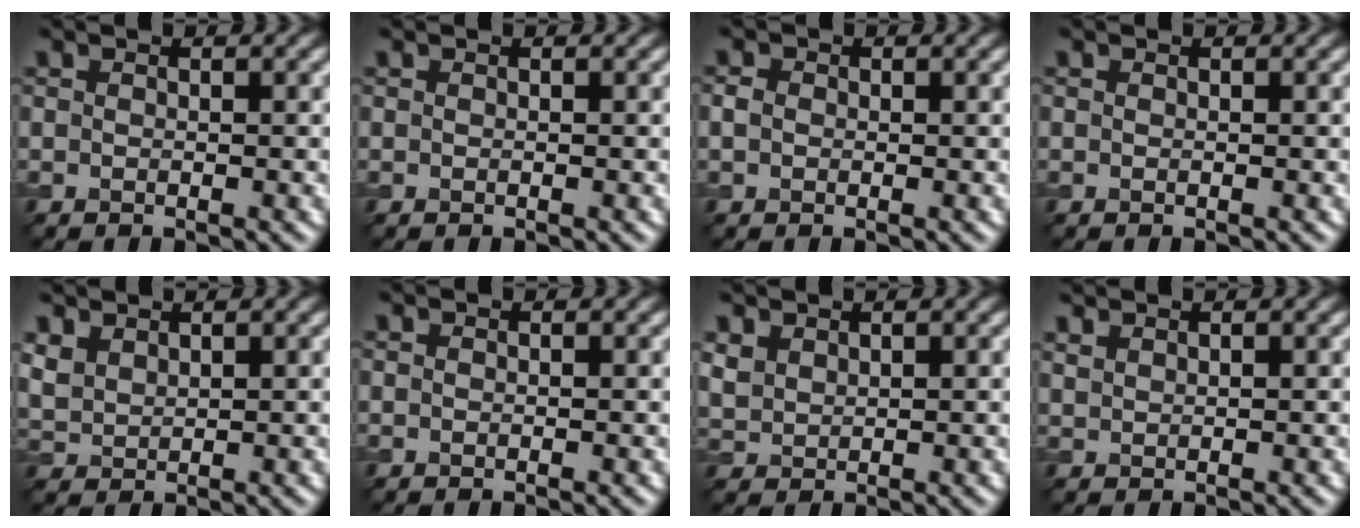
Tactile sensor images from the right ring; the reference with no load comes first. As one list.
[{"total": 0.0}, {"total": 1.1, "force": [0.0, 1.0, 0.5], "torque": [-0.009, 0.001, -0.004]}, {"total": 0.0}, {"total": 2.5, "force": [1.7, 1.5, 1.0], "torque": [-0.033, 0.003, 0.041]}, {"total": 0.0}, {"total": 2.0, "force": [1.3, 1.3, 0.6], "torque": [-0.021, 0.002, 0.031]}, {"total": 1.1, "force": [1.1, 0.2, 0.2], "torque": [-0.009, 0.002, 0.029]}]